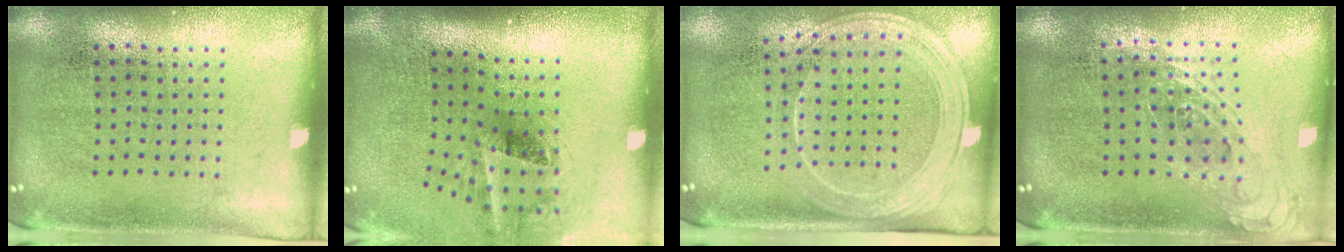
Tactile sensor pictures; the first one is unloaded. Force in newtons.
{"total": 2.0, "press": 1.2, "slide": 1.6}
{"total": 2.1, "press": 1.8, "slide": 1.0}
{"total": 0.8, "press": 0.7, "slide": 0.3}